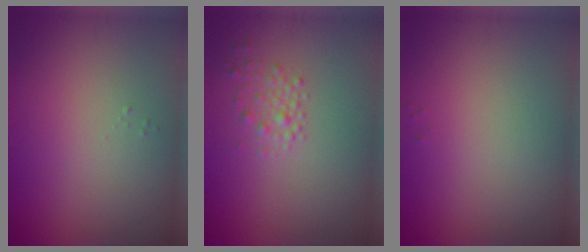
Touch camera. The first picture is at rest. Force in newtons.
{"total": 1.7, "press": 1.7, "slide": 0.1}
{"total": 0.0}